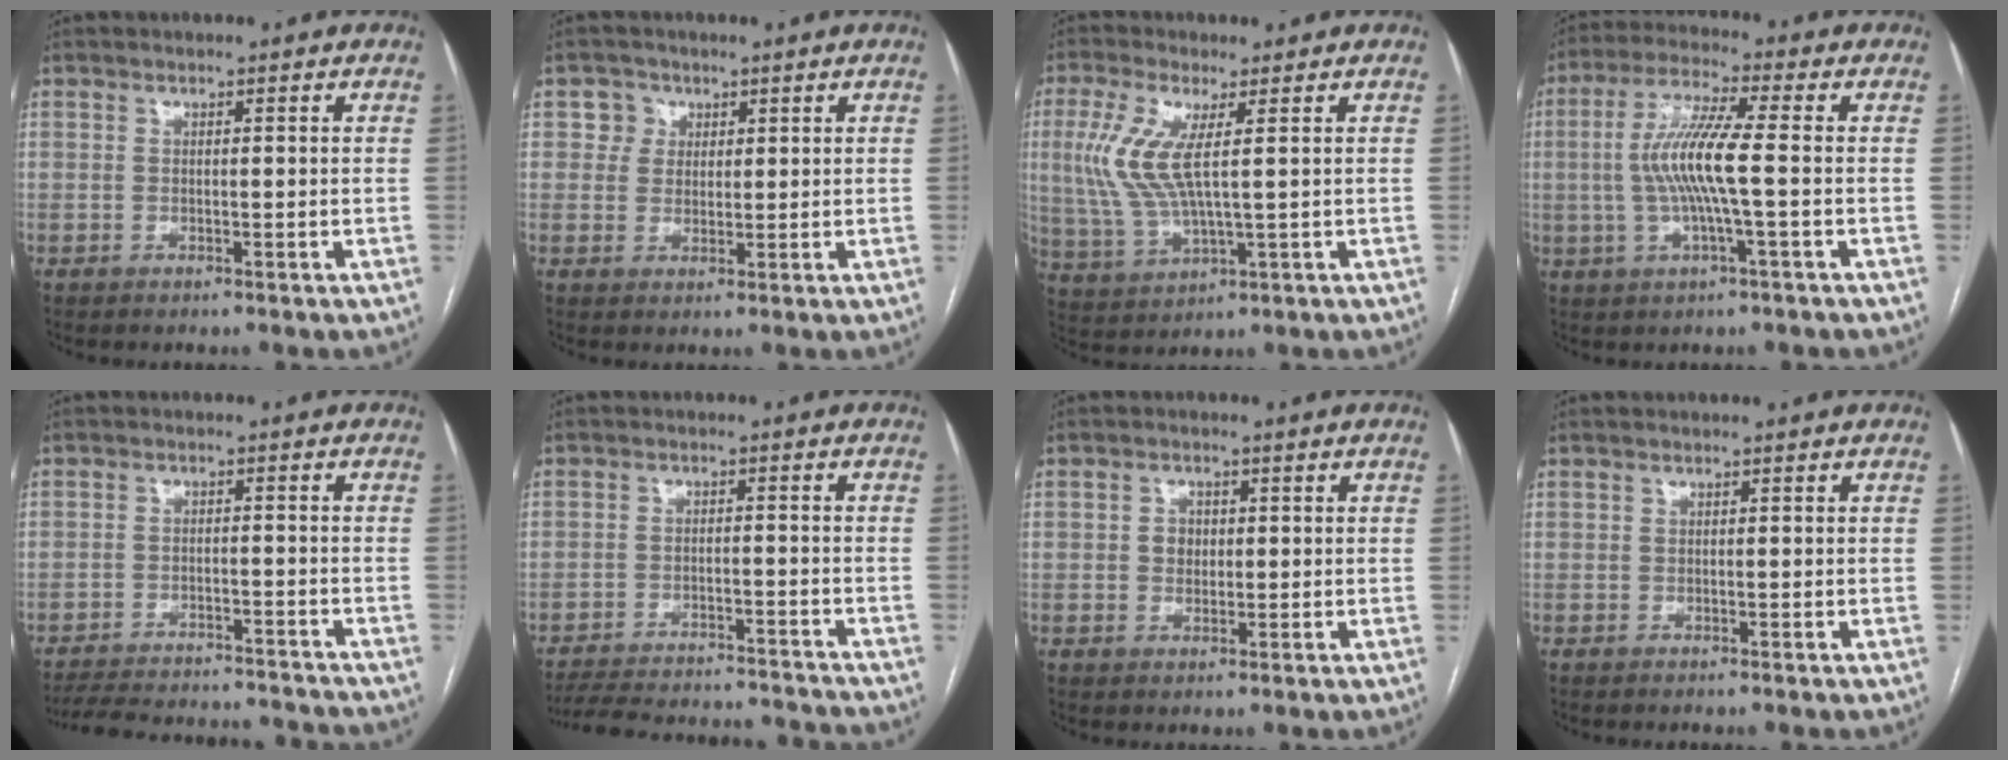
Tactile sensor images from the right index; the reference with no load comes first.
{"total": 3.3, "force": [1.2, 3.0, 0.0], "torque": [0.008, 0.006, 0.018]}
{"total": 9.1, "force": [1.9, 2.1, 8.6], "torque": [-0.214, -0.002, 0.040]}
{"total": 9.5, "force": [-0.5, 0.4, 9.5], "torque": [-0.192, 0.010, -0.016]}
{"total": 16.2, "force": [-15.2, 3.3, 4.4], "torque": [-0.097, -0.001, -0.207]}
{"total": 18.1, "force": [-17.0, 3.4, 5.2], "torque": [-0.117, -0.006, -0.232]}
{"total": 2.5, "force": [0.2, 2.1, 1.3], "torque": [-0.018, 0.007, 0.004]}
{"total": 0.0}